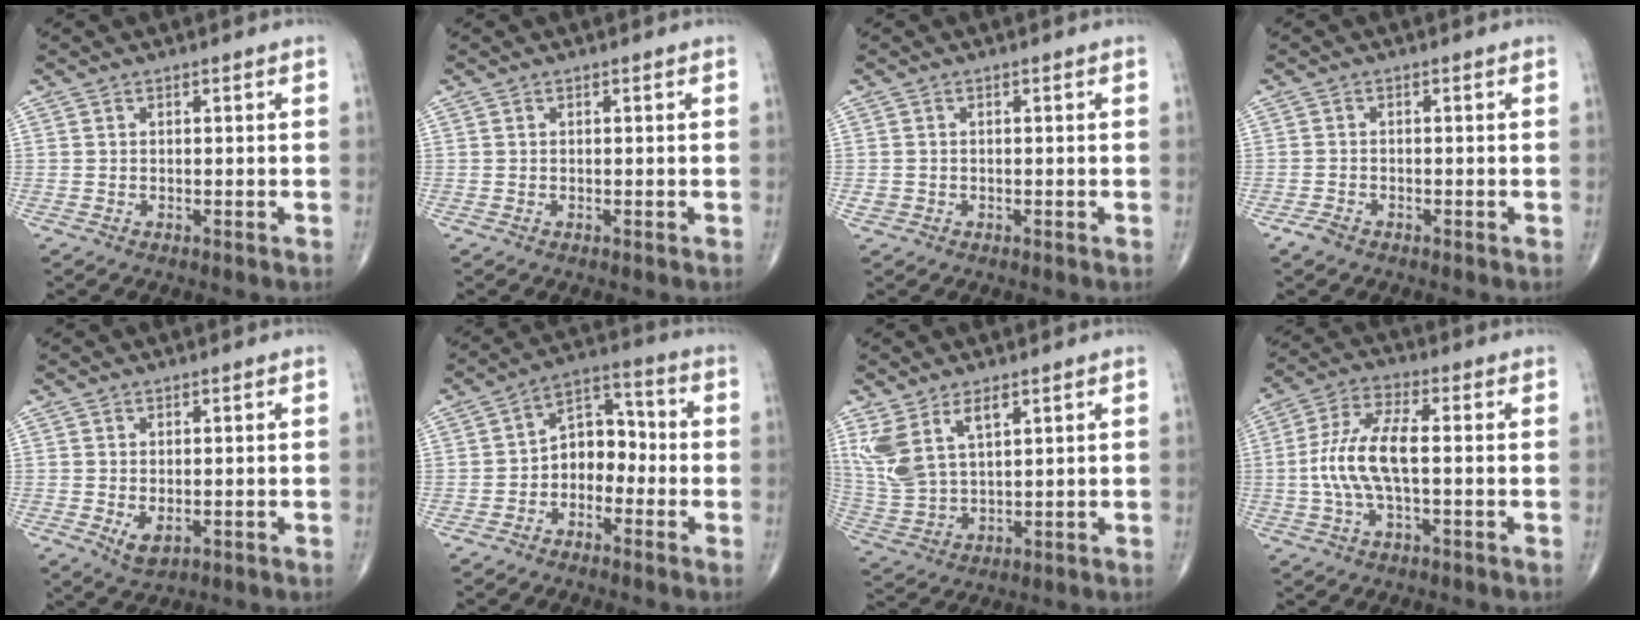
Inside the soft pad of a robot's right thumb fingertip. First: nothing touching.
{"total": 0.0}
{"total": 1.1, "force": [-0.3, 1.0, 0.3], "torque": [-0.005, 0.003, -0.002]}
{"total": 1.7, "force": [-1.3, 0.9, 0.8], "torque": [-0.018, 0.002, -0.023]}
{"total": 3.1, "force": [-0.5, 1.7, 2.5], "torque": [-0.036, -0.007, 0.001]}
{"total": 7.9, "force": [-2.2, 5.7, 5.0], "torque": [-0.048, 0.043, -0.053]}
{"total": 10.2, "force": [5.1, 4.9, 7.4], "torque": [-0.160, -0.014, 0.116]}
{"total": 10.5, "force": [-0.7, 3.8, 9.8], "torque": [-0.219, 0.026, -0.017]}